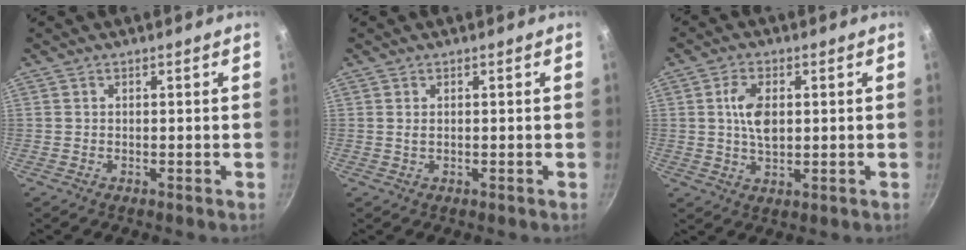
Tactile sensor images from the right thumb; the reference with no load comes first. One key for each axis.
{"total": 1.1, "fx": 0.3, "fy": 0.6, "fz": 0.9, "tx": -0.016, "ty": 0.001, "tz": 0.005}
{"total": 6.7, "fx": 1.0, "fy": 3.7, "fz": 5.5, "tx": -0.095, "ty": -0.004, "tz": 0.018}